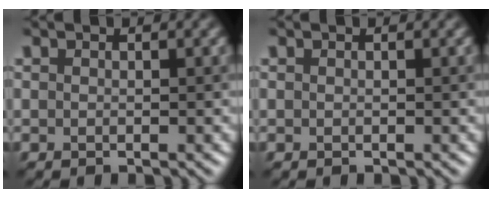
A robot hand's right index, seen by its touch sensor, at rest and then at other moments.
{"total": 0.0}